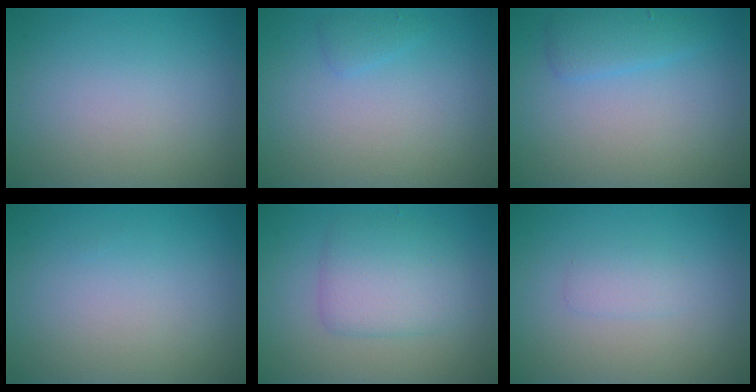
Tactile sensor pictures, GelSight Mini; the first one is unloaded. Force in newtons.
{"total": 0.9, "press": 0.9, "slide": 0.1}
{"total": 2.1, "press": 2.1, "slide": 0.2}
{"total": 0.0}
{"total": 3.8, "press": 3.8, "slide": 0.2}
{"total": 1.2, "press": 1.2, "slide": 0.0}